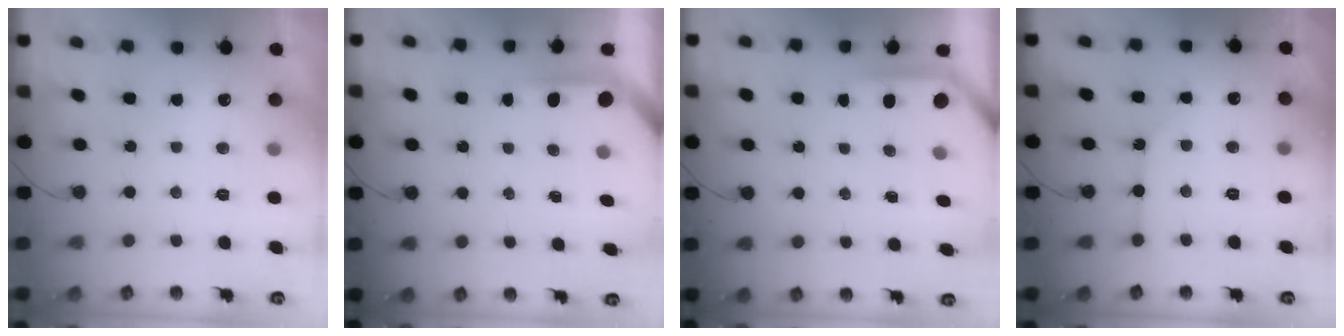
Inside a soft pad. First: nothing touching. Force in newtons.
{"total": 3.8, "press": 3.8, "slide": 0.4}
{"total": 3.9, "press": 3.9, "slide": 0.2}
{"total": 2.5, "press": 2.5, "slide": 0.2}